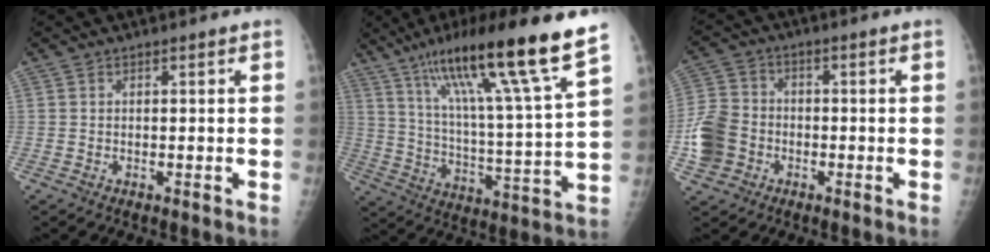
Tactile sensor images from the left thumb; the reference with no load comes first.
{"total": 22.0, "force": [14.2, 1.8, 16.7], "torque": [-0.258, -0.049, 0.236]}
{"total": 9.4, "force": [-2.7, 7.8, 4.5], "torque": [-0.083, 0.017, -0.054]}